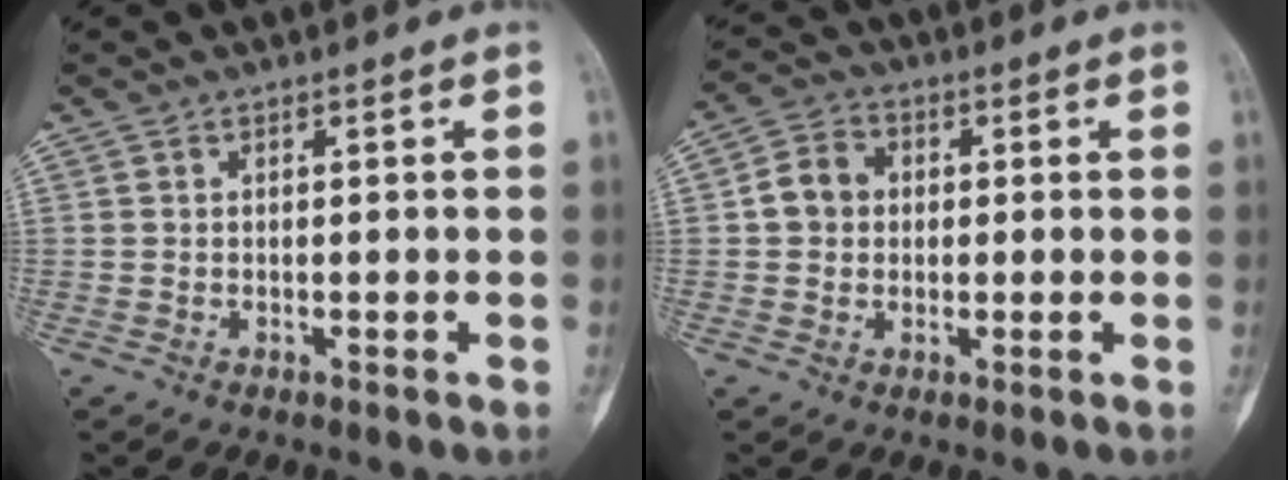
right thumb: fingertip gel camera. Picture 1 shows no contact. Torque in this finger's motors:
{"motor_torque": [0.06, 0.05, 0.02, -0.03, 0.01]}